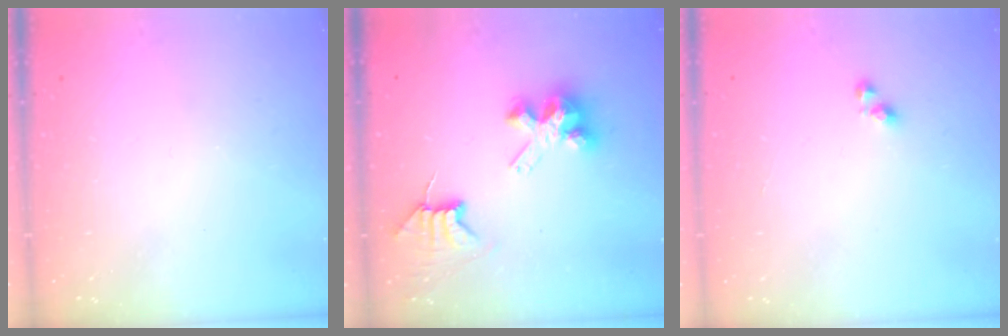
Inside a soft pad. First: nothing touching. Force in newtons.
{"total": 8.0, "press": 8.0, "slide": 0.6}
{"total": 3.7, "press": 3.7, "slide": 0.7}